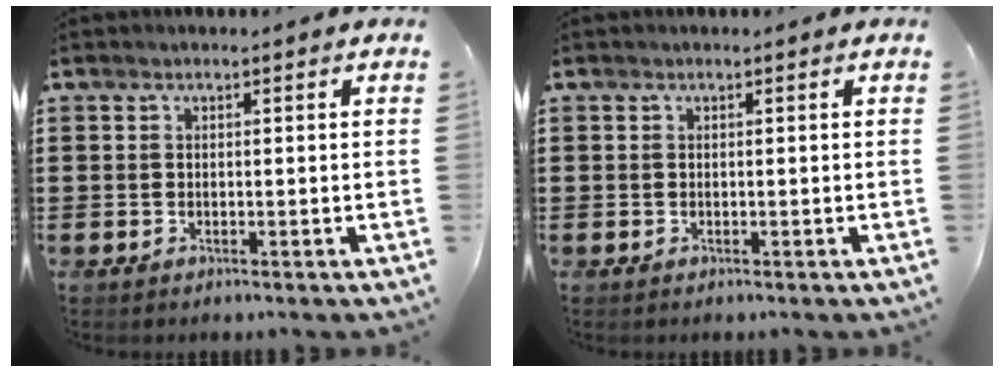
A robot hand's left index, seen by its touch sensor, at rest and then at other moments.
{"total": 0.0}